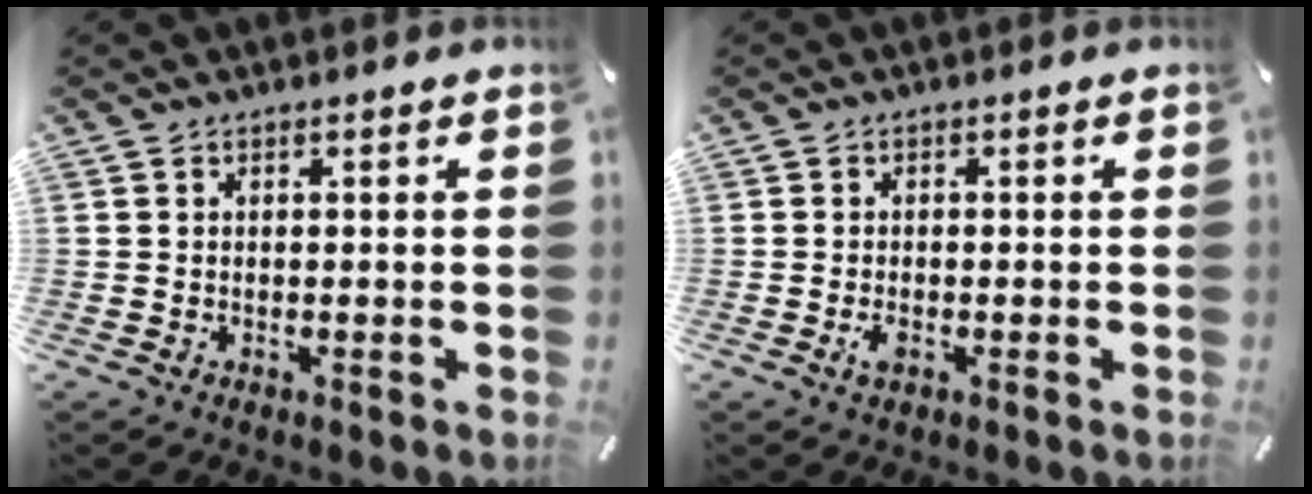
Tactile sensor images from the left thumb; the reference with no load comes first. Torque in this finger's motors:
{"motor_torque": [0.20, 0.76, 0.01, 0.01, 0.01]}